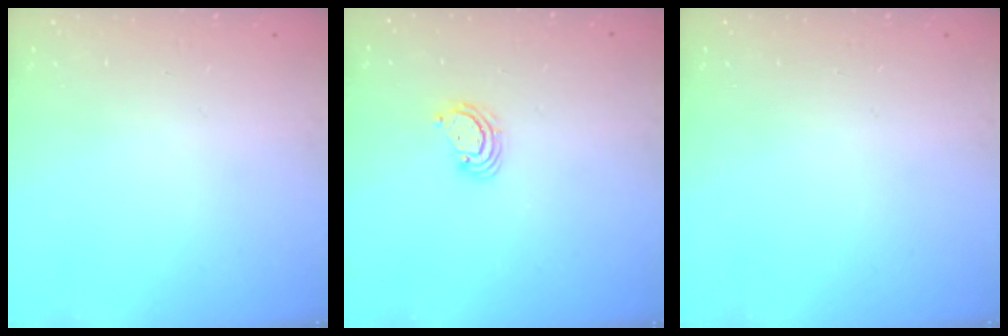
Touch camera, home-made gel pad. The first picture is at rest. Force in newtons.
{"total": 2.8, "press": 2.8, "slide": 0.3}
{"total": 0.0}